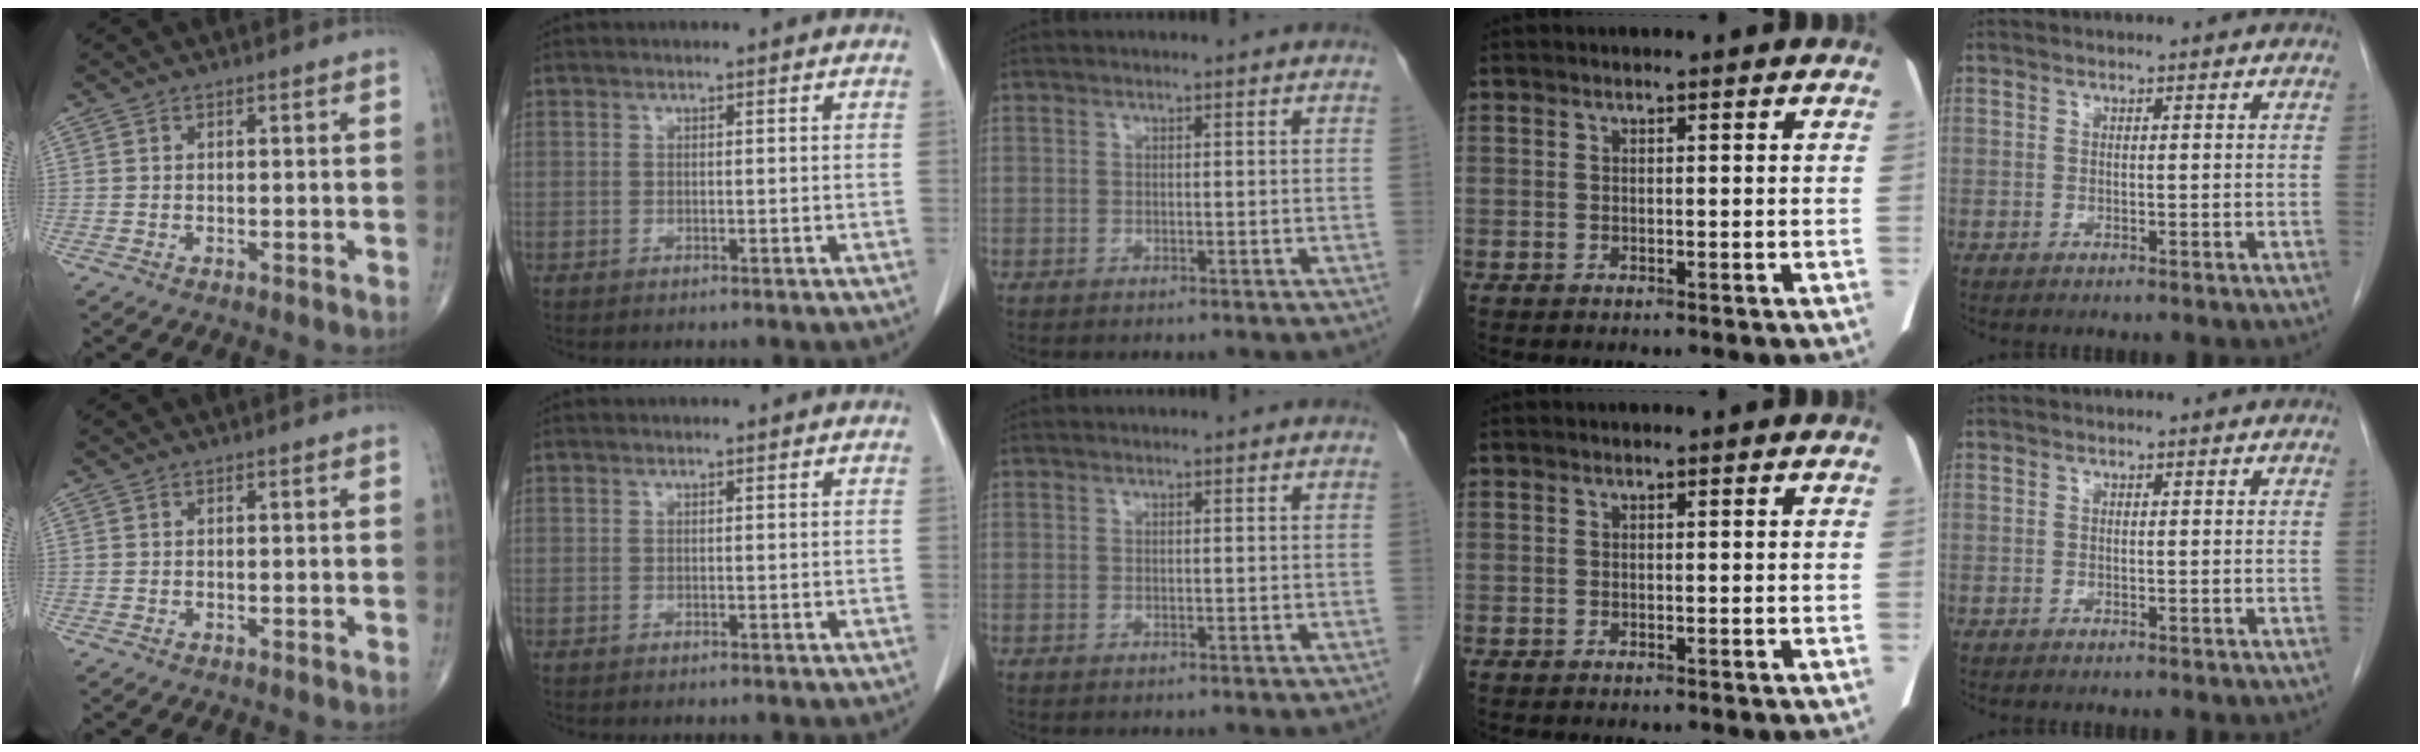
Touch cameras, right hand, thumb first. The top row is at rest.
{}